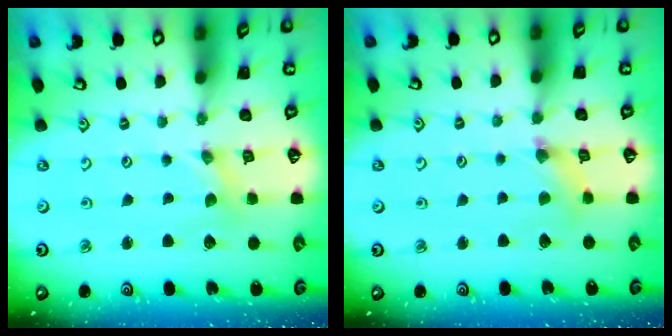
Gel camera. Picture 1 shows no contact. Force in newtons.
{"total": 3.3, "press": 3.3, "slide": 0.3}